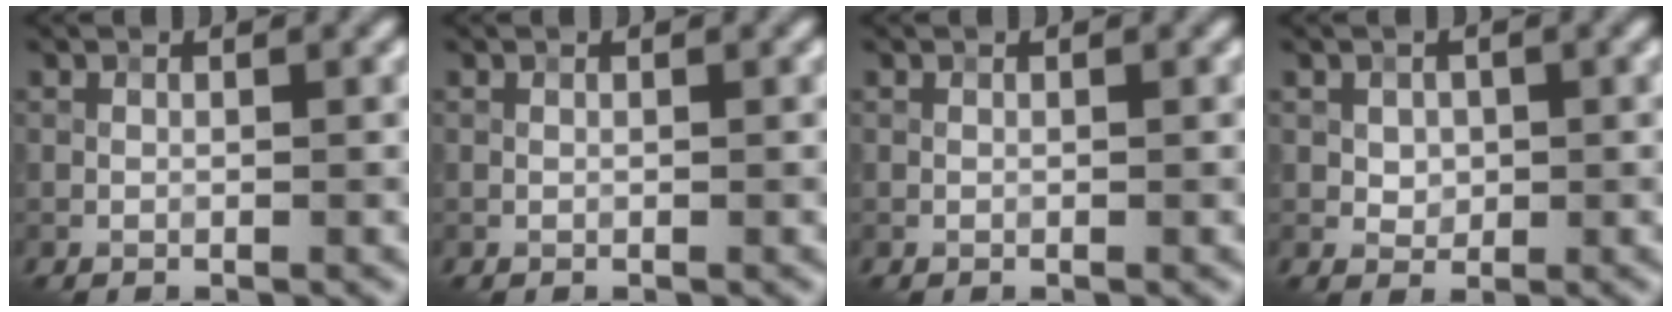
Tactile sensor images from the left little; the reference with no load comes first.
{"total": 0.0}
{"total": 0.0}
{"total": 1.4, "force": [0.3, 1.2, 0.7], "torque": [-0.012, -0.003, 0.008]}